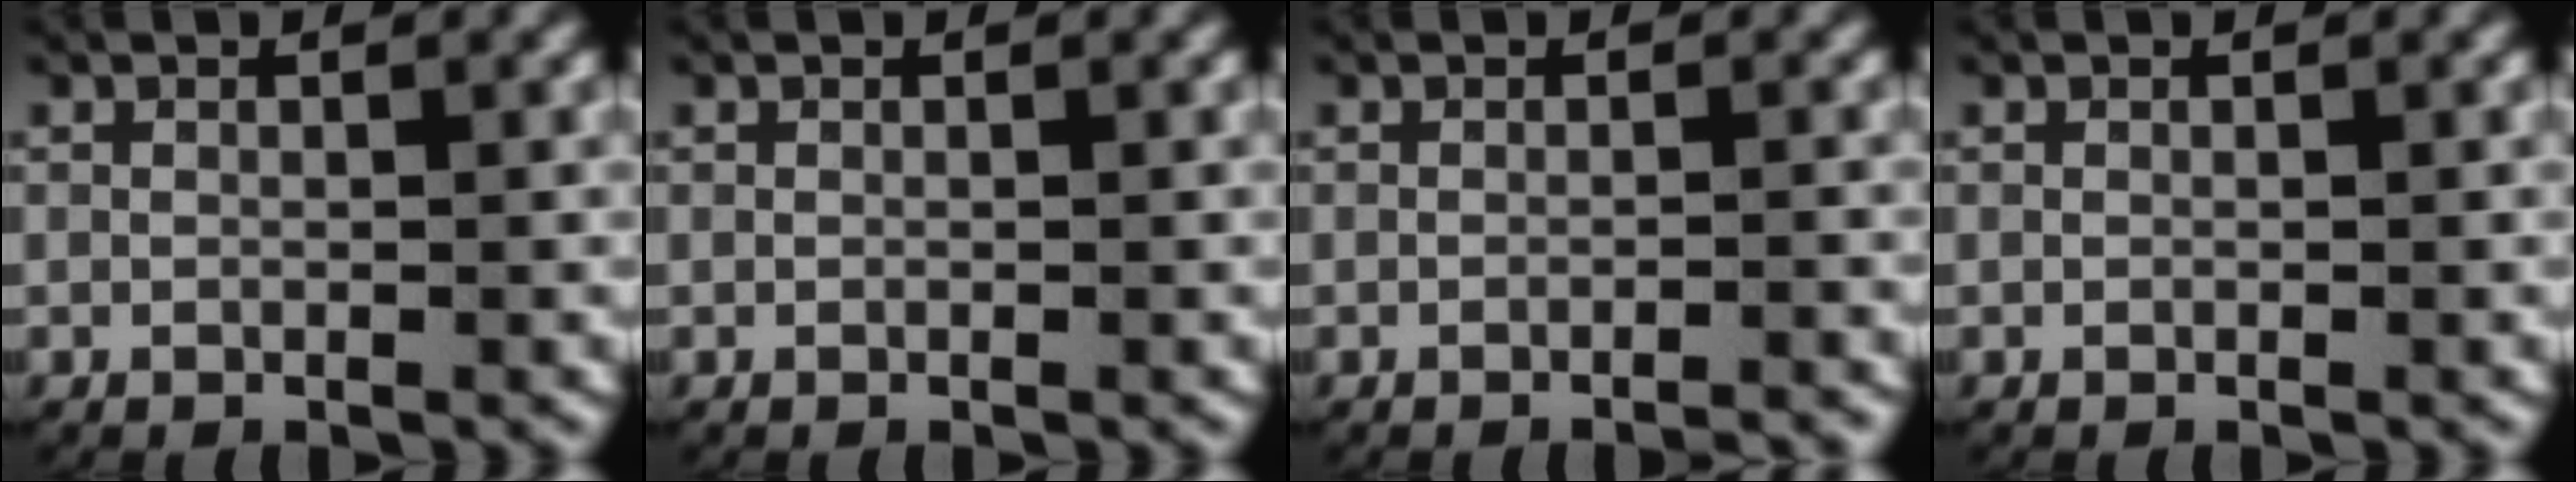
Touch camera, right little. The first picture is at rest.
{"total": 0.0}
{"total": 1.6, "force": [-1.6, 0.0, 0.5], "torque": [-0.005, 0.000, -0.024]}
{"total": 0.0}